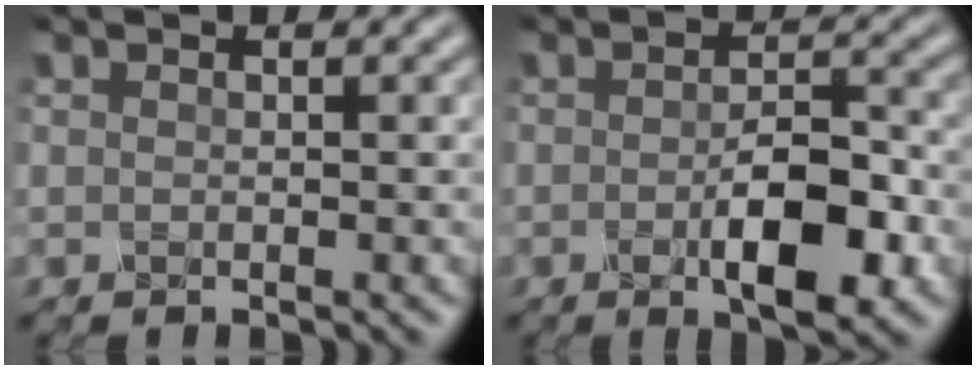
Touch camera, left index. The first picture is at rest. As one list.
[{"total": 5.7, "force": [-1.9, 2.1, 4.9], "torque": [-0.081, -0.010, -0.029]}]